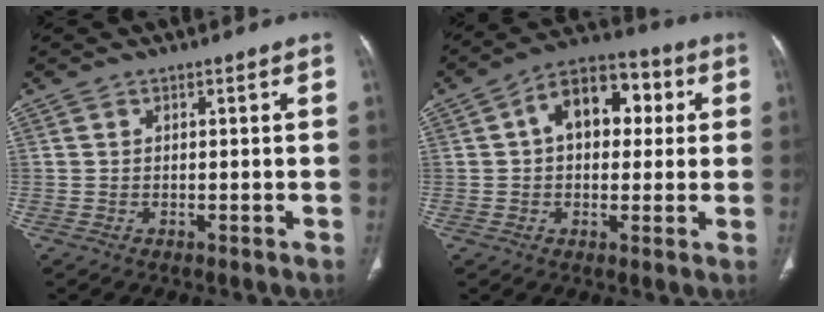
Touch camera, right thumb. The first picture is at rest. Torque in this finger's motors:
{"motor_torque": [0.38, 2.83, 1.24, 0.06, 0.36]}